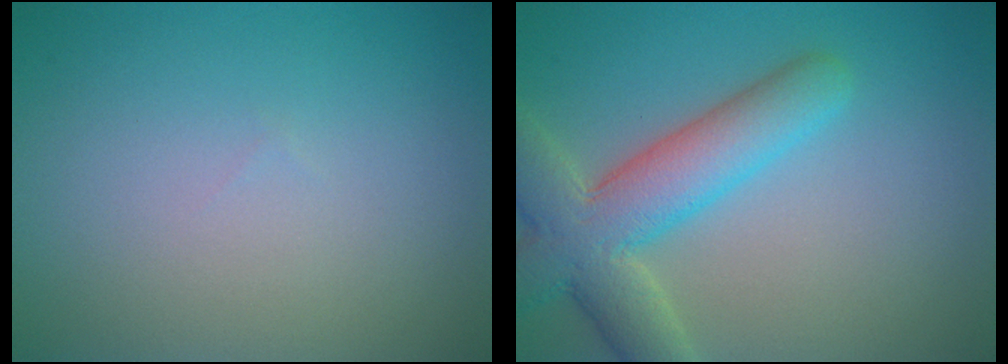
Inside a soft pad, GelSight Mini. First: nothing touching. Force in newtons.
{"total": 7.1, "press": 7.1, "slide": 0.5}